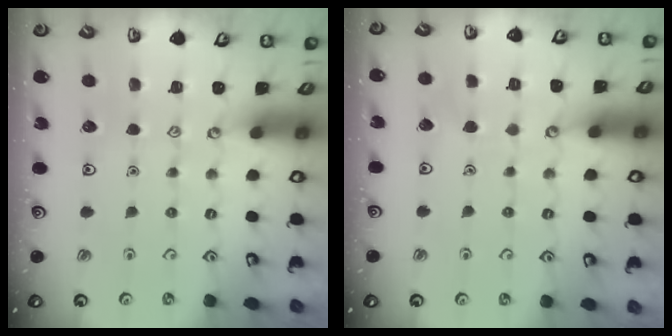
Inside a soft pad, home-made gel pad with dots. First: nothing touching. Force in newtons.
{"total": 3.1, "press": 3.1, "slide": 0.2}